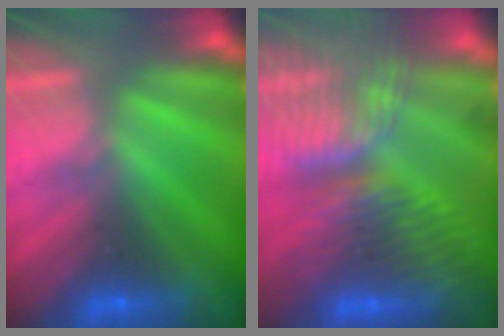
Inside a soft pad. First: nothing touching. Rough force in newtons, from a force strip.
{"total": 6.8}